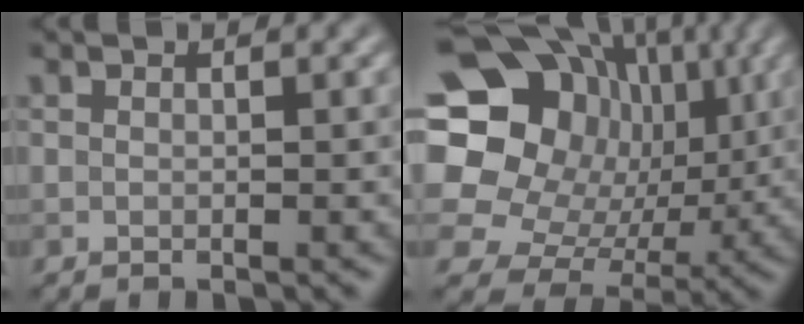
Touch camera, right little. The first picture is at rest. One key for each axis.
{"total": 17.8, "fx": 5.1, "fy": 14.6, "fz": 8.8, "tx": -0.206, "ty": 0.037, "tz": 0.094}